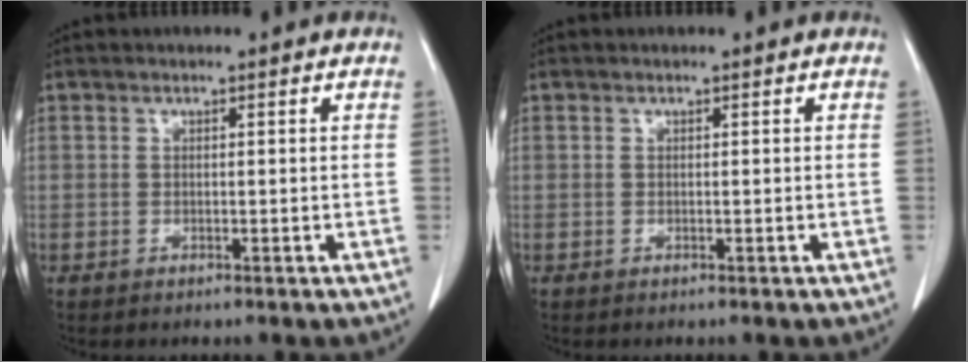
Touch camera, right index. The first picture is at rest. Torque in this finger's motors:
{"motor_torque": [-0.01, 0.01, 0.00, 0.00]}